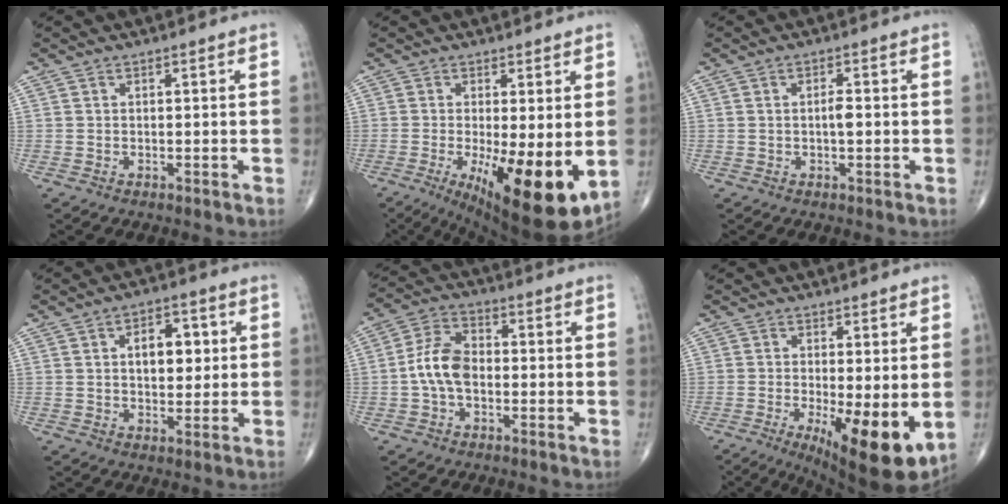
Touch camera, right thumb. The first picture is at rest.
{"total": 16.1, "force": [-3.5, 4.9, 14.9], "torque": [-0.206, -0.029, -0.034]}
{"total": 2.1, "force": [-0.2, 0.8, 1.9], "torque": [-0.032, 0.003, -0.007]}
{"total": 7.9, "force": [1.5, 4.7, 6.1], "torque": [-0.059, 0.002, 0.021]}
{"total": 8.2, "force": [-1.2, 5.2, 6.3], "torque": [-0.118, 0.025, -0.032]}
{"total": 12.7, "force": [-2.9, 3.7, 11.8], "torque": [-0.175, -0.027, -0.034]}